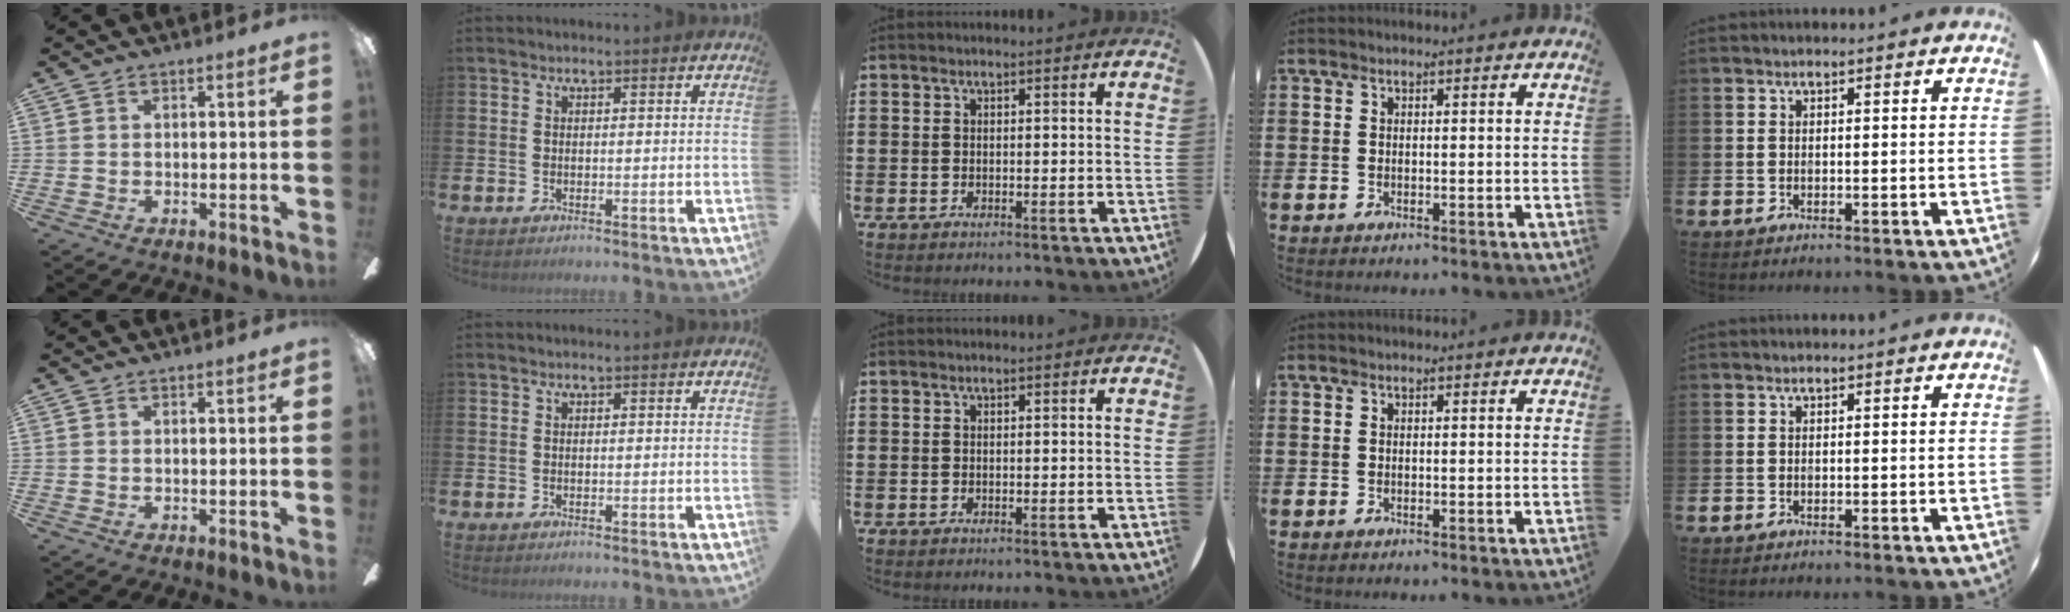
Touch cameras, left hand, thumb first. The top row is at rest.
{}